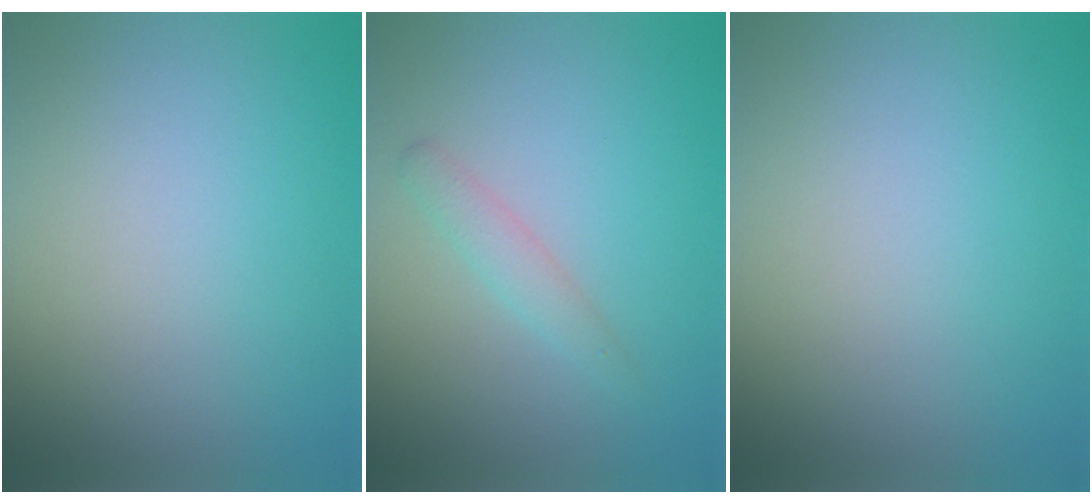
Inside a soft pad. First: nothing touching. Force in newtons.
{"total": 1.6, "press": 1.6, "slide": 0.1}
{"total": 0.0}